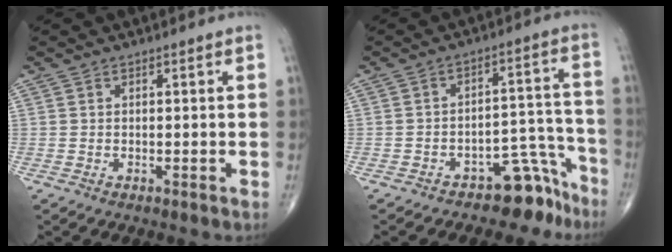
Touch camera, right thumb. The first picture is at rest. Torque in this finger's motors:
{"motor_torque": [3.20, -0.76, 0.30, -0.58, 0.12]}